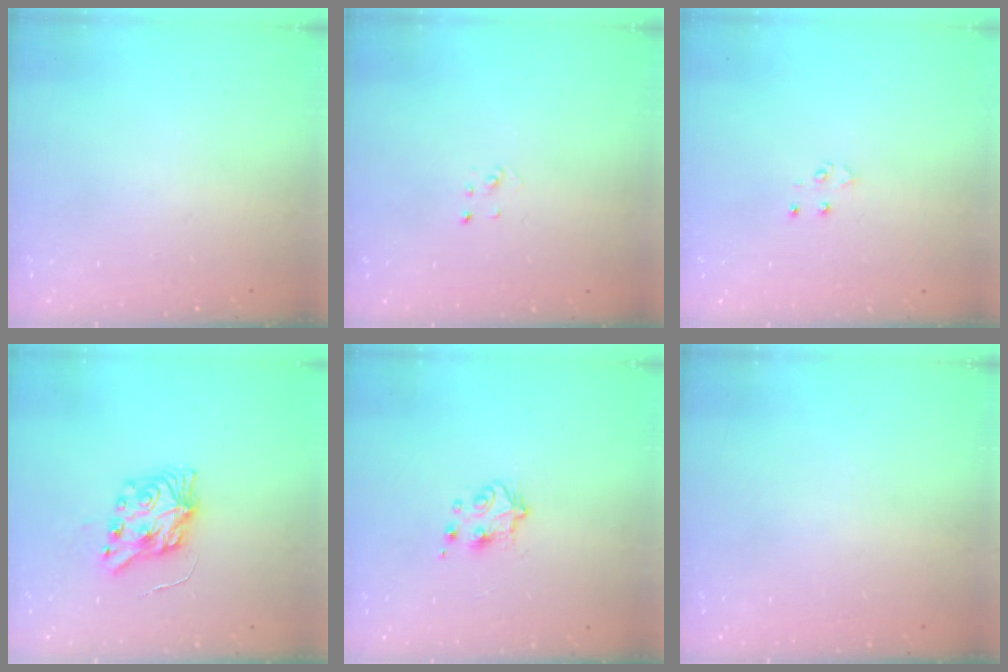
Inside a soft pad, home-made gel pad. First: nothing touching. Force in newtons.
{"total": 2.0, "press": 2.0, "slide": 0.1}
{"total": 3.1, "press": 3.1, "slide": 0.6}
{"total": 8.1, "press": 8.1, "slide": 0.2}
{"total": 5.3, "press": 5.2, "slide": 0.6}
{"total": 0.0}